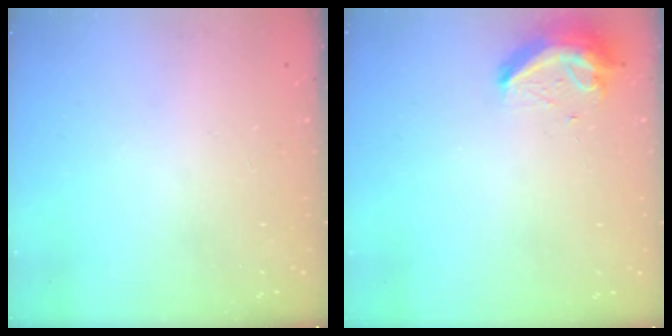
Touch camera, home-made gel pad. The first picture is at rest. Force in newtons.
{"total": 9.5, "press": 9.5, "slide": 0.6}